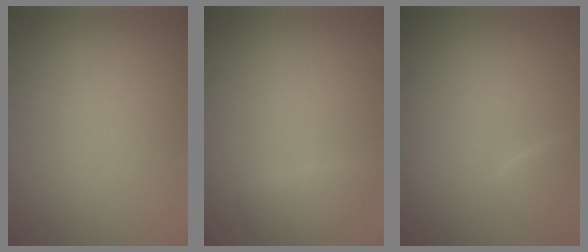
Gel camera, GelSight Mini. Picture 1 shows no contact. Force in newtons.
{"total": 1.4, "press": 1.4, "slide": 0.1}
{"total": 1.6, "press": 1.6, "slide": 0.1}